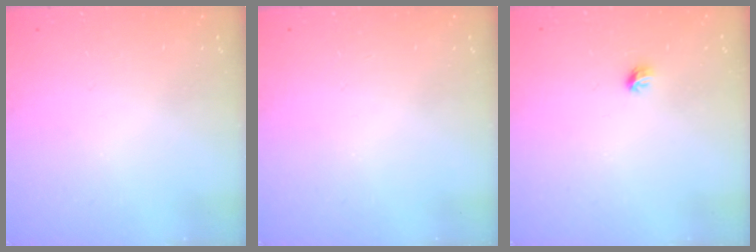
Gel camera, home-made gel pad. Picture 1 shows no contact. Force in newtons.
{"total": 0.0}
{"total": 4.2, "press": 4.1, "slide": 1.0}